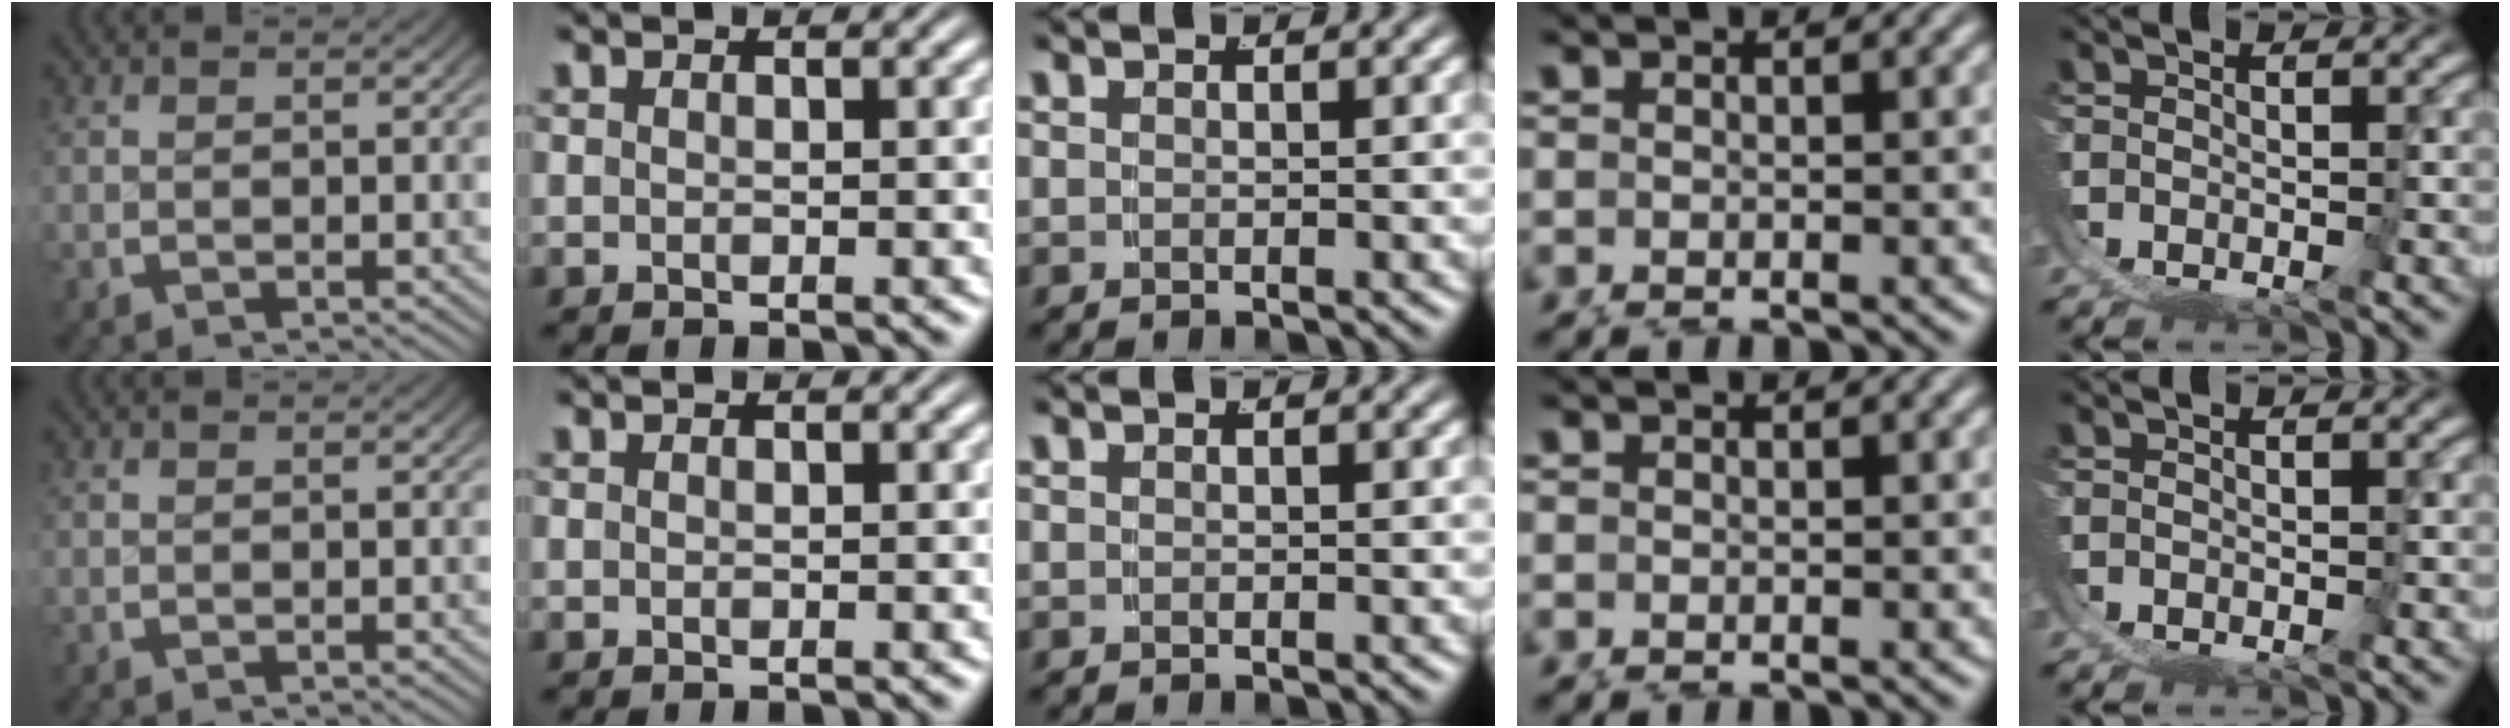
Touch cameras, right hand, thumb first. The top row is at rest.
{}